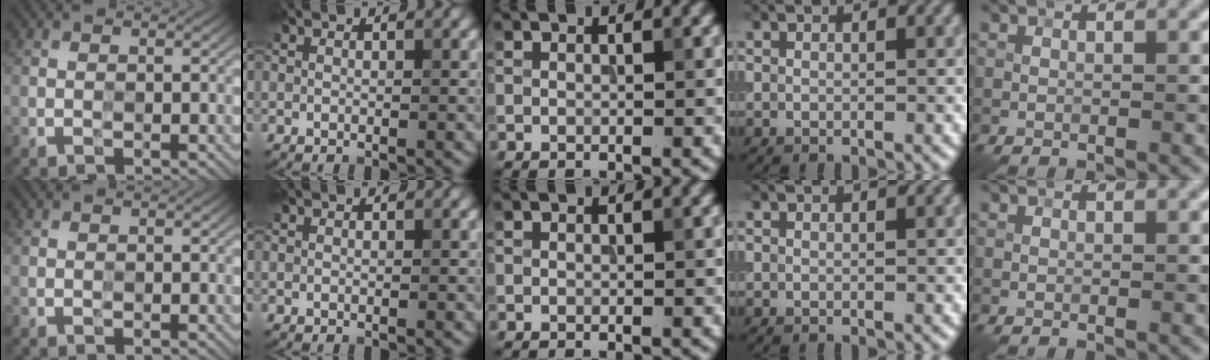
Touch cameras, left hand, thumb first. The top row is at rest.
{}